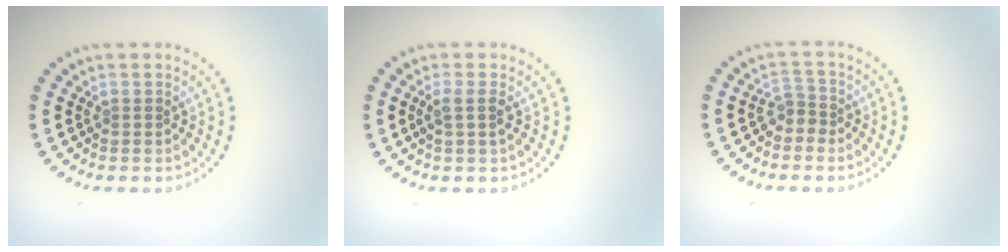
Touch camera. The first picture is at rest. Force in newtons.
{"total": 1.5, "press": 1.3, "slide": 0.8}
{"total": 1.8, "press": 1.1, "slide": 1.3}